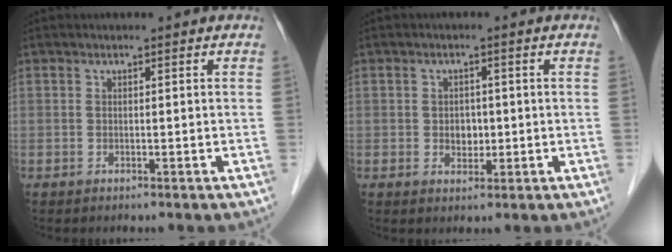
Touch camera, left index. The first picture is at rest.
{"total": 2.7, "force": [-0.2, 2.1, 1.7], "torque": [-0.025, 0.005, 0.002]}